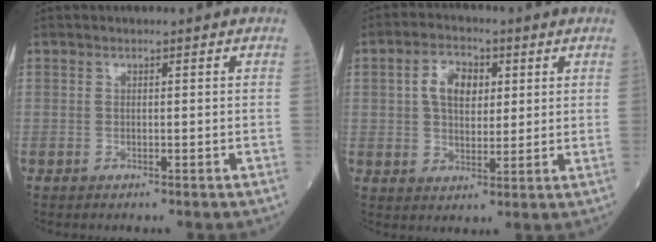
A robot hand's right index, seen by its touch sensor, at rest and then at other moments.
{"total": 6.5, "force": [1.8, 3.9, 4.9], "torque": [-0.092, 0.015, 0.034]}